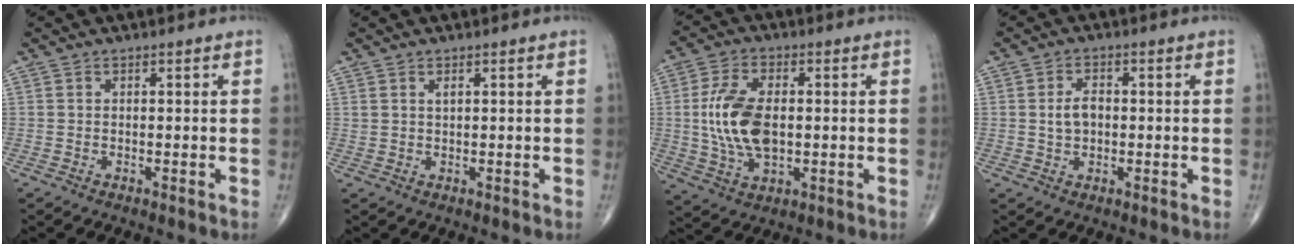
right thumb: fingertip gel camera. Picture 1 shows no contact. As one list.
[{"total": 1.1, "force": [0.6, 0.4, 0.7], "torque": [-0.012, 0.000, 0.015]}, {"total": 12.4, "force": [0.2, 6.8, 10.4], "torque": [-0.208, 0.000, 0.009]}, {"total": 3.9, "force": [0.0, 2.6, 2.9], "torque": [-0.048, 0.008, 0.000]}]